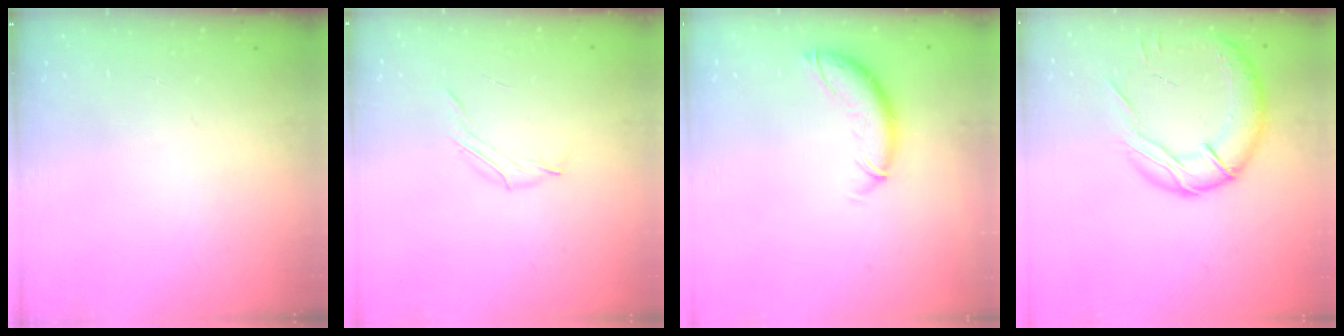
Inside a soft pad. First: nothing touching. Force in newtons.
{"total": 4.2, "press": 4.0, "slide": 1.2}
{"total": 10.8, "press": 10.6, "slide": 1.8}
{"total": 17.8, "press": 17.6, "slide": 2.9}